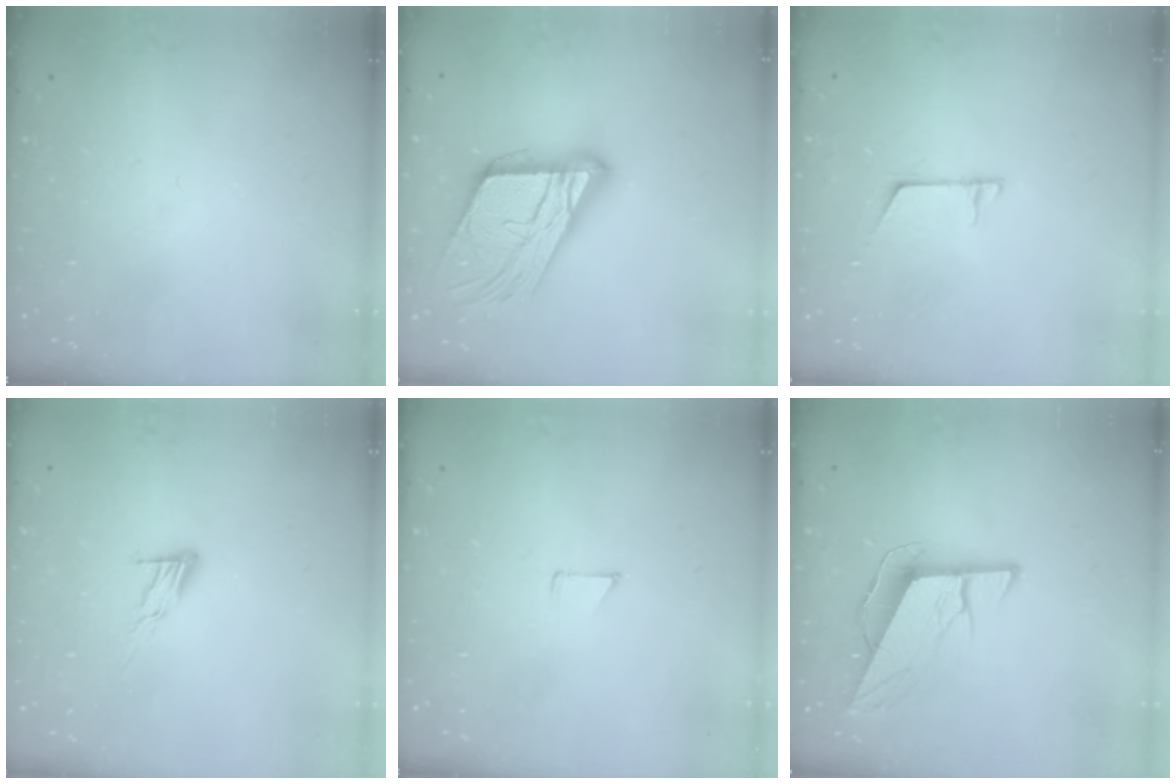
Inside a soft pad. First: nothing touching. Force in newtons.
{"total": 21.2, "press": 21.0, "slide": 2.9}
{"total": 5.0, "press": 5.0, "slide": 0.4}
{"total": 7.2, "press": 7.2, "slide": 0.4}
{"total": 3.4, "press": 3.4, "slide": 0.3}
{"total": 10.3, "press": 9.8, "slide": 3.0}